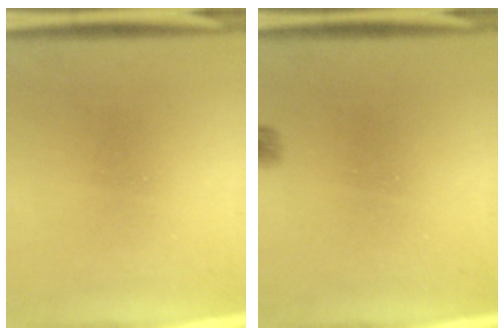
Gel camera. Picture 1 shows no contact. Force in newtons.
{"total": 1.3}